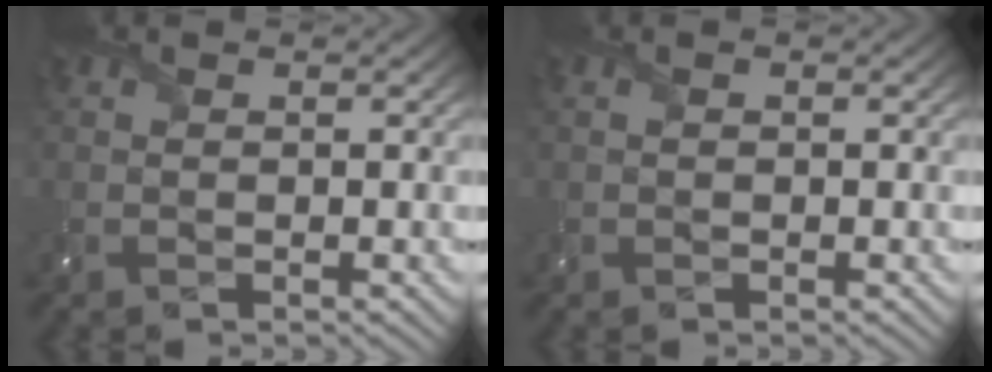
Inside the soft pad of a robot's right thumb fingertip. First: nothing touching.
{"total": 0.7, "force": [0.2, 0.4, 0.6], "torque": [-0.014, 0.001, 0.004]}